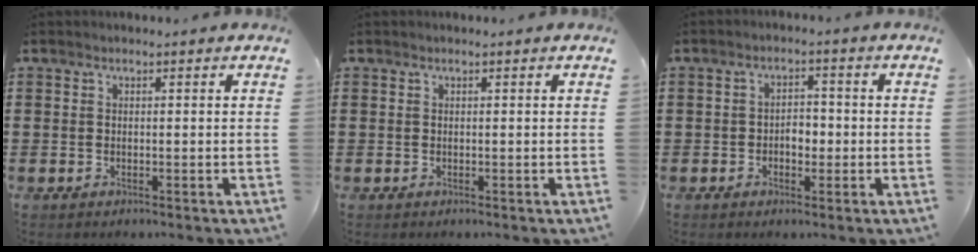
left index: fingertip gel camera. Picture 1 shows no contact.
{"total": 0.0}
{"total": 2.9, "force": [-0.8, 1.8, 2.1], "torque": [-0.043, 0.006, -0.019]}